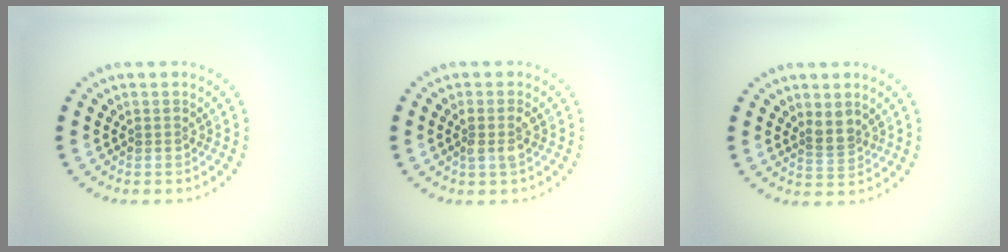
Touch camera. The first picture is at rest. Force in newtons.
{"total": 1.5, "press": 1.4, "slide": 0.6}
{"total": 2.1, "press": 1.6, "slide": 1.3}